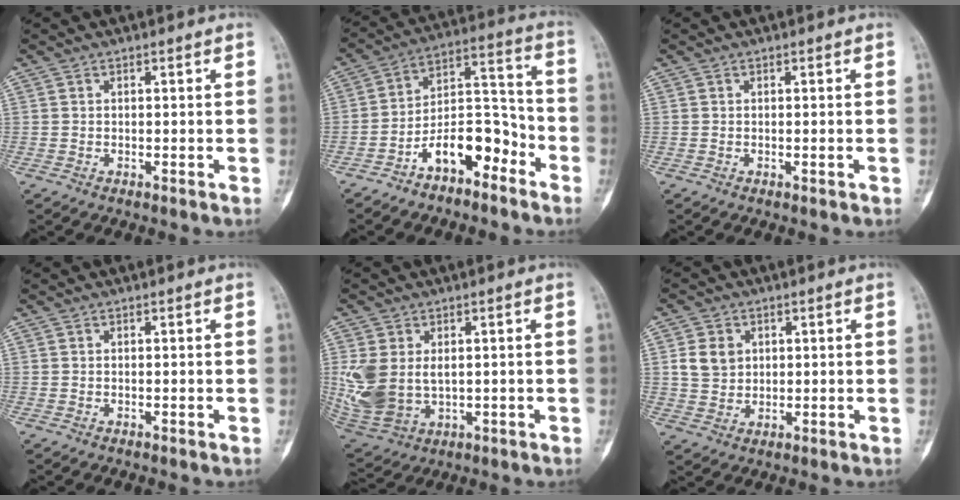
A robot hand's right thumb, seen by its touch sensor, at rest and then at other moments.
{"total": 12.1, "force": [-7.1, 6.0, 7.8], "torque": [-0.112, 0.084, -0.128]}
{"total": 0.6, "force": [-0.2, 0.2, 0.5], "torque": [-0.002, 0.000, -0.001]}
{"total": 0.0}
{"total": 12.1, "force": [0.8, 8.3, 8.7], "torque": [-0.193, -0.011, 0.036]}
{"total": 5.7, "force": [1.5, 4.7, 2.7], "torque": [-0.033, -0.004, 0.033]}